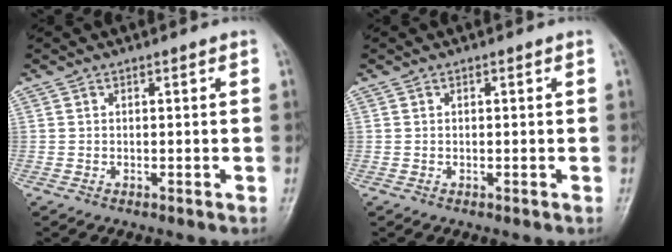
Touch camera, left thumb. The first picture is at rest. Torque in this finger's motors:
{"motor_torque": [0.00, 0.00, 0.00, 0.00, 0.00]}